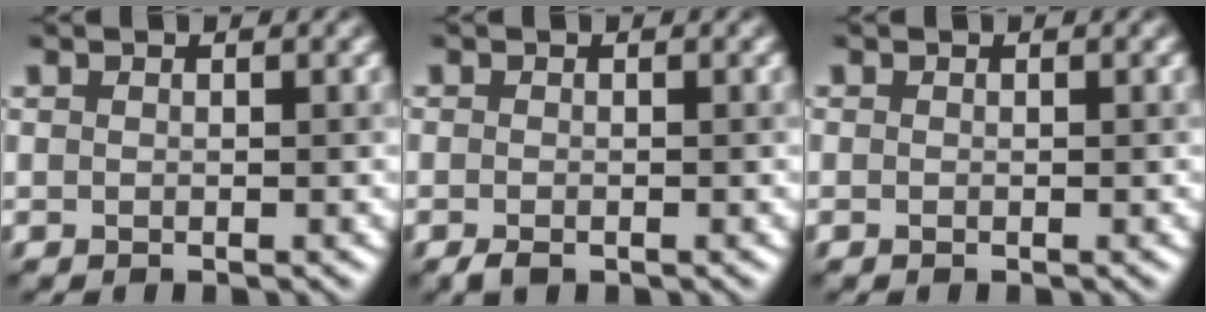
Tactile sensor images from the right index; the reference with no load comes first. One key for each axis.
{"total": 1.1, "fx": -0.8, "fy": 0.5, "fz": 0.7, "tx": -0.015, "ty": -0.001, "tz": -0.016}
{"total": 0.0}